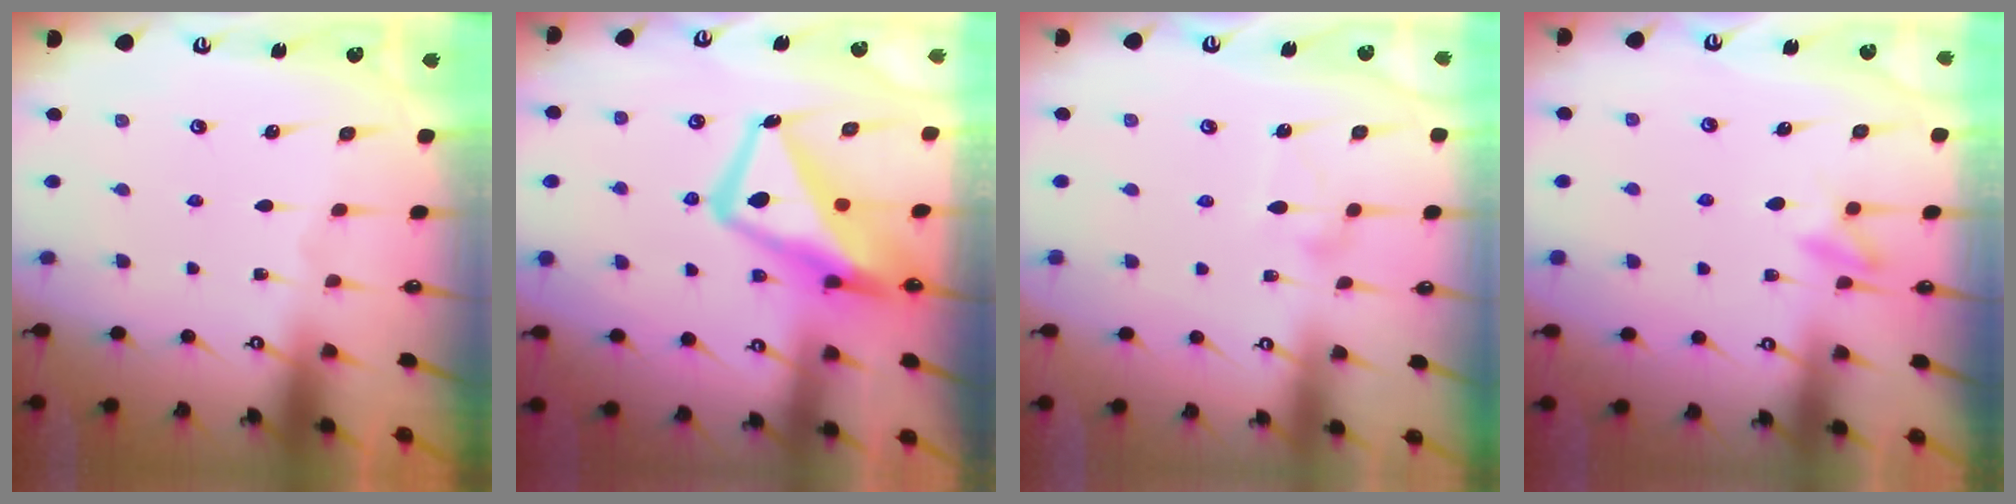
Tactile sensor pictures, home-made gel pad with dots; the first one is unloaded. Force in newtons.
{"total": 16.5, "press": 16.4, "slide": 1.7}
{"total": 7.0, "press": 7.0, "slide": 0.4}
{"total": 9.5, "press": 9.4, "slide": 1.5}